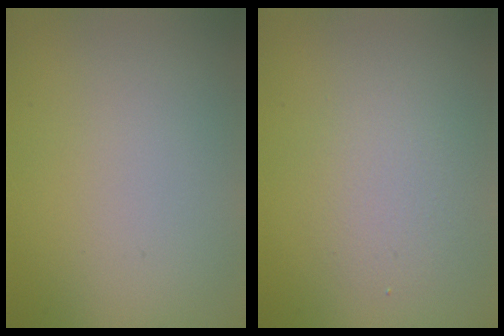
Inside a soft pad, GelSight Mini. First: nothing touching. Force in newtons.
{"total": 2.2, "press": 2.2, "slide": 0.2}